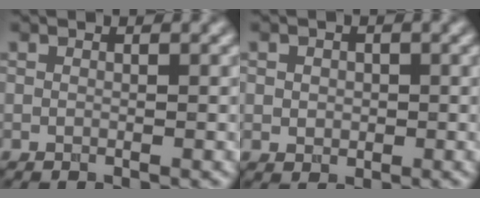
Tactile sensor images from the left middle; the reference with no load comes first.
{"total": 1.5, "force": [0.2, 1.3, 0.7], "torque": [-0.009, 0.005, 0.002]}